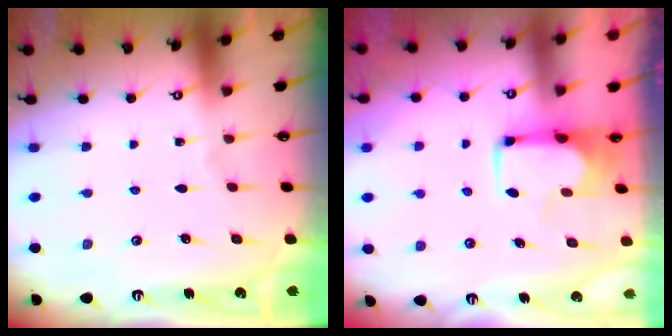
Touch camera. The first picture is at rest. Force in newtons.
{"total": 3.8, "press": 3.7, "slide": 0.4}